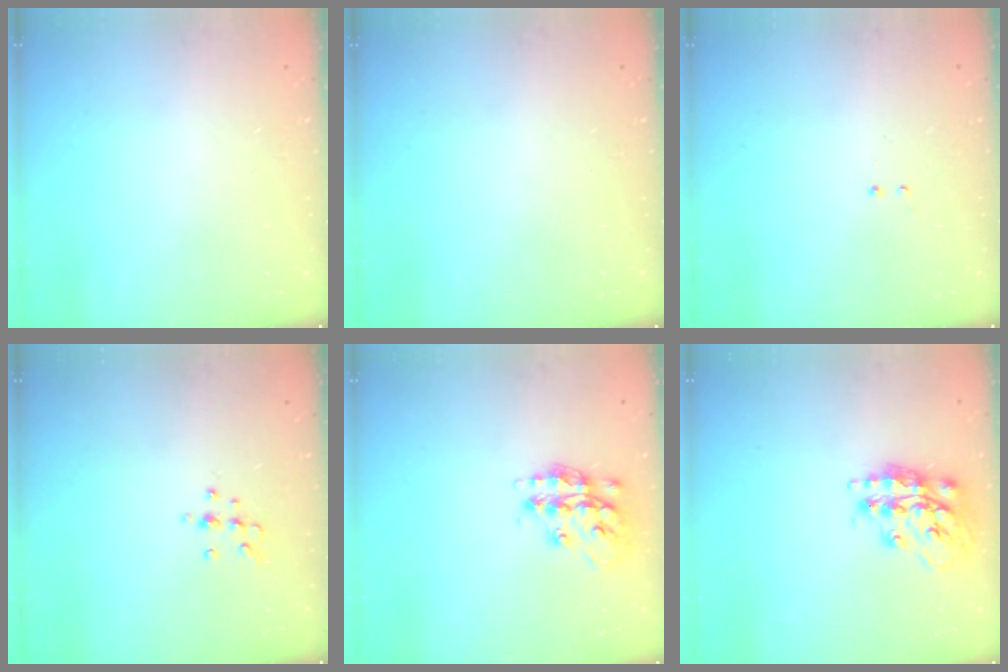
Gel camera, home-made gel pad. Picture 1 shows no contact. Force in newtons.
{"total": 0.0}
{"total": 0.5, "press": 0.5, "slide": 0.3}
{"total": 7.1, "press": 7.0, "slide": 1.3}
{"total": 16.1, "press": 16.1, "slide": 1.0}
{"total": 16.8, "press": 16.7, "slide": 1.5}